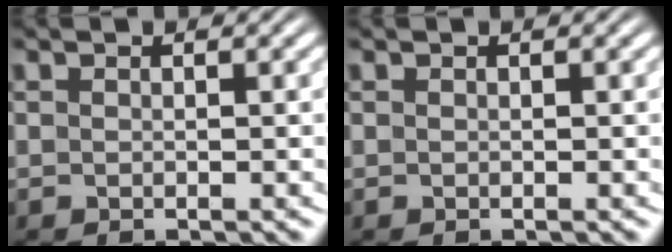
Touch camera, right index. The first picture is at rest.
{"total": 0.0}